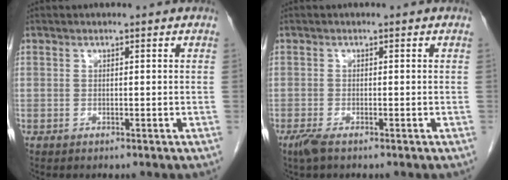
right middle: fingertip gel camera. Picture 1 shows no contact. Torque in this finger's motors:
{"motor_torque": [0.37, -0.17, 0.01, 0.02]}